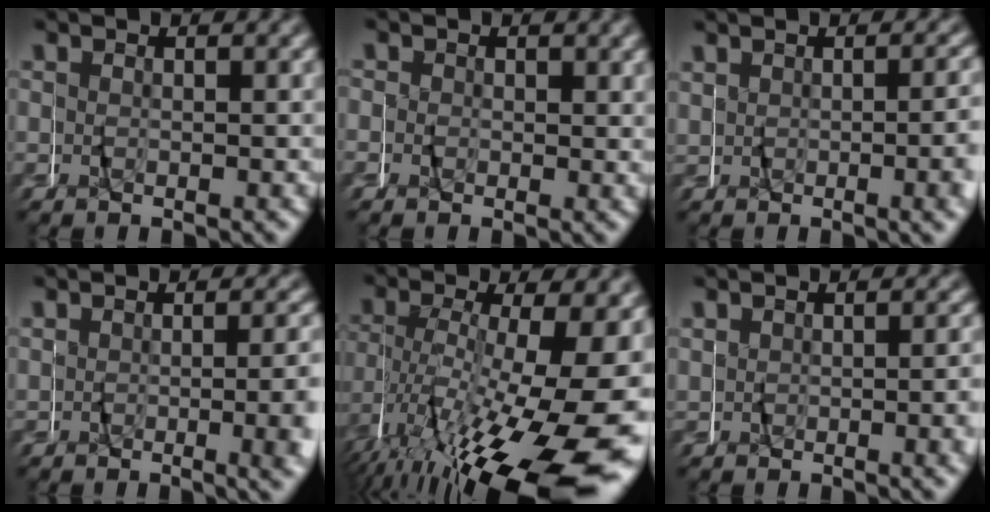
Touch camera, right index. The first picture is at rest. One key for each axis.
{"total": 1.4, "fx": 0.5, "fy": 1.4, "fz": -0.1, "tx": 0.010, "ty": -0.002, "tz": 0.003}
{"total": 1.7, "fx": 0.3, "fy": 0.1, "fz": 1.7, "tx": -0.007, "ty": 0.015, "tz": 0.003}
{"total": 2.9, "fx": 0.1, "fy": 0.2, "fz": 2.9, "tx": -0.017, "ty": 0.013, "tz": 0.001}
{"total": 11.9, "fx": -4.1, "fy": 4.5, "fz": 10.3, "tx": -0.150, "ty": -0.017, "tz": -0.047}
{"total": 1.0, "fx": 0.4, "fy": -0.1, "fz": 0.9, "tx": 0.000, "ty": 0.014, "tz": 0.007}